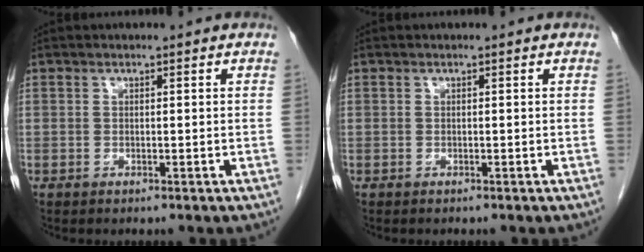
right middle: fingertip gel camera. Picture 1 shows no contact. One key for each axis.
{"total": 0.0}